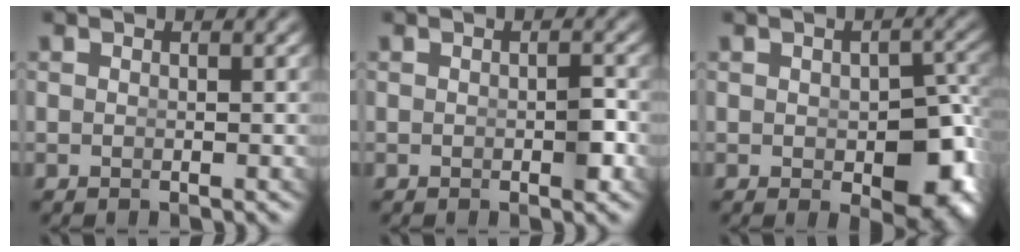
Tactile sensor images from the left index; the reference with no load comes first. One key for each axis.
{"total": 1.4, "fx": -0.4, "fy": 0.4, "fz": 1.3, "tx": -0.020, "ty": -0.004, "tz": -0.005}
{"total": 6.1, "fx": -1.7, "fy": 3.4, "fz": 4.8, "tx": -0.055, "ty": -0.022, "tz": -0.011}